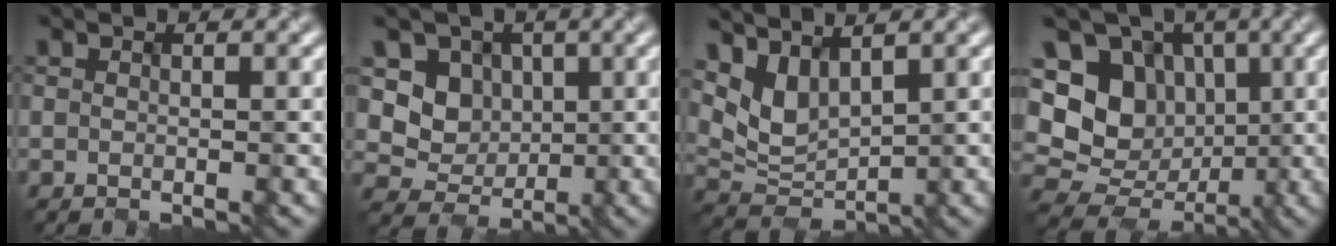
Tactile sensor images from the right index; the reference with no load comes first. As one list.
[{"total": 4.8, "force": [0.8, 4.3, 2.0], "torque": [-0.034, 0.000, 0.000]}, {"total": 4.2, "force": [2.3, 2.3, 2.6], "torque": [-0.058, -0.008, 0.047]}, {"total": 12.6, "force": [2.0, 10.9, 6.0], "torque": [-0.130, 0.038, 0.013]}]